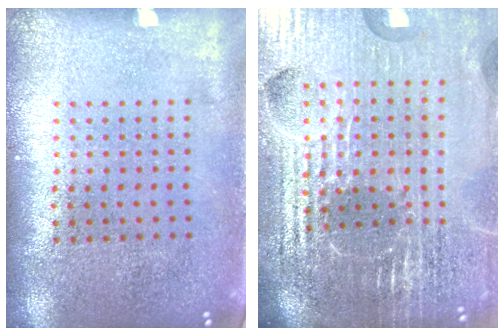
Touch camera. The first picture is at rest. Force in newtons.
{"total": 6.5, "press": 5.7, "slide": 3.0}